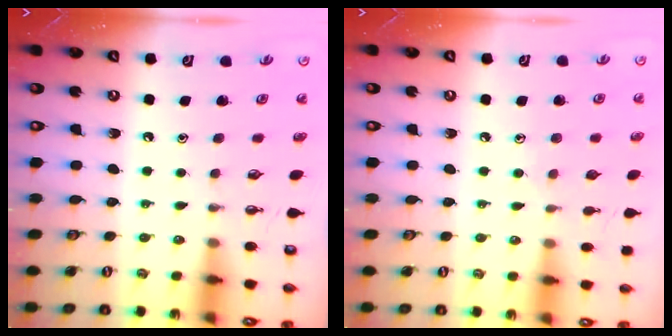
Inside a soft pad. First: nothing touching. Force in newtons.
{"total": 4.4, "press": 4.3, "slide": 0.5}